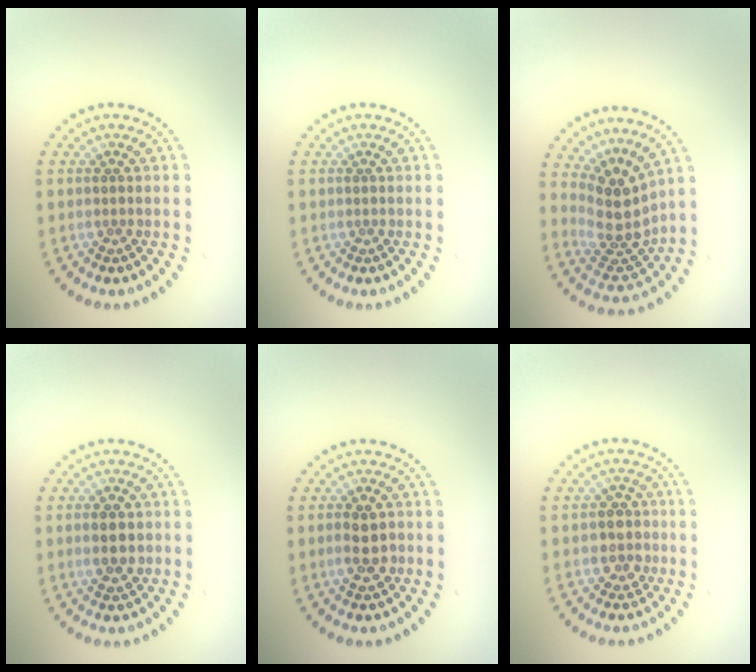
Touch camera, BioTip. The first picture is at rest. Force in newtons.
{"total": 0.0}
{"total": 4.3, "press": 3.2, "slide": 2.9}
{"total": 2.5, "press": 2.5, "slide": 0.1}
{"total": 2.4, "press": 2.4, "slide": 0.3}
{"total": 2.3, "press": 2.1, "slide": 0.9}